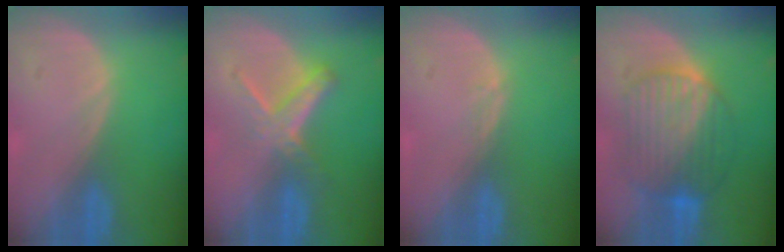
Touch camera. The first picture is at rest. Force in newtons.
{"total": 5.9, "press": 5.1, "slide": 3.0}
{"total": 0.6, "press": 0.4, "slide": 0.4}
{"total": 9.9, "press": 9.8, "slide": 1.0}